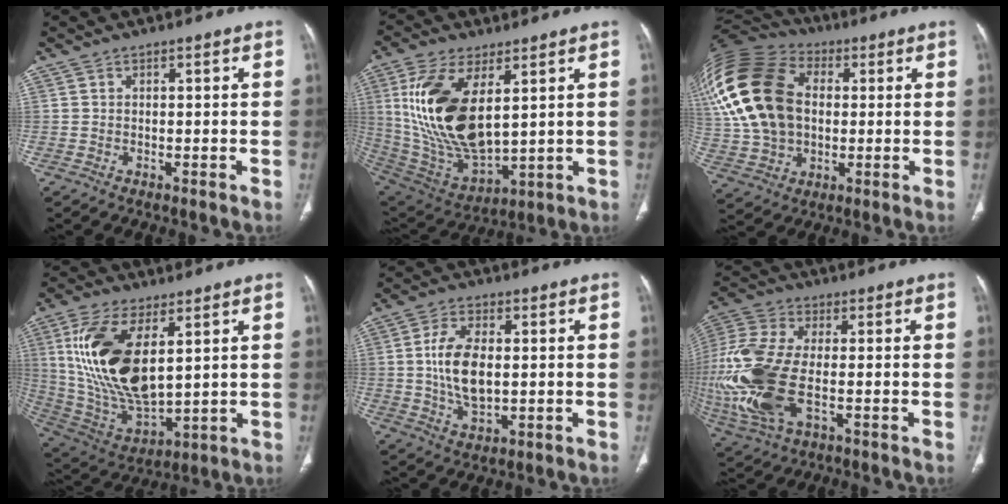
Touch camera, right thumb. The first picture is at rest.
{"total": 20.6, "force": [5.2, 10.0, 17.3], "torque": [-0.341, -0.029, 0.114]}
{"total": 26.6, "force": [4.2, 18.5, 18.6], "torque": [-0.409, 0.030, 0.082]}
{"total": 20.7, "force": [5.6, 9.8, 17.3], "torque": [-0.340, -0.029, 0.118]}
{"total": 9.8, "force": [0.3, 5.1, 8.4], "torque": [-0.163, -0.005, 0.010]}
{"total": 21.0, "force": [-3.8, 10.2, 18.0], "torque": [-0.448, -0.008, -0.060]}